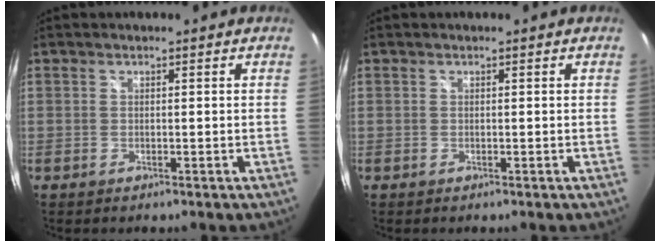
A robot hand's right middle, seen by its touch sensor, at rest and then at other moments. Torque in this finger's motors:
{"motor_torque": [-0.07, -0.07, 0.00, 0.00]}